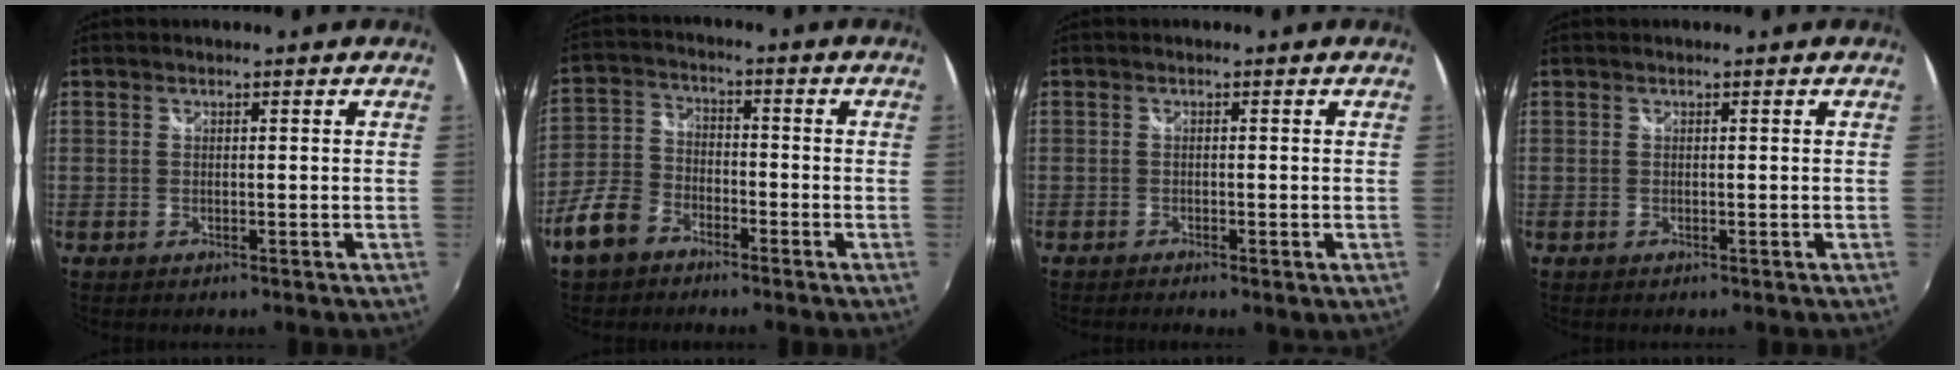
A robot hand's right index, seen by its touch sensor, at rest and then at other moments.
{"total": 8.5, "force": [-5.6, 5.2, 3.9], "torque": [-0.093, 0.014, -0.110]}
{"total": 1.8, "force": [-0.9, 0.5, 1.4], "torque": [-0.027, -0.005, -0.015]}
{"total": 0.0}